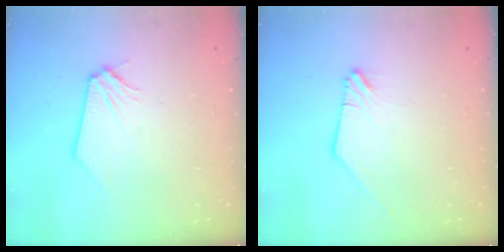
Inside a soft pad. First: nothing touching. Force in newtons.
{"total": 0.0}